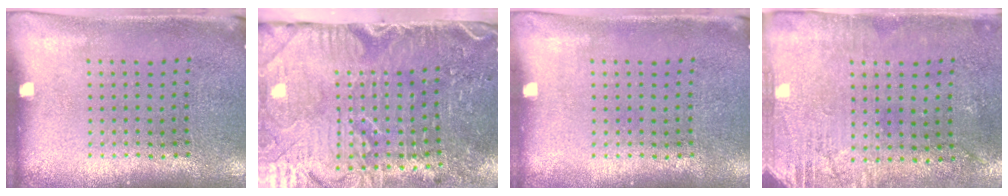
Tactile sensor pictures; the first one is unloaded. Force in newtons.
{"total": 5.3, "press": 4.4, "slide": 2.9}
{"total": 0.0}
{"total": 2.8, "press": 2.4, "slide": 1.5}